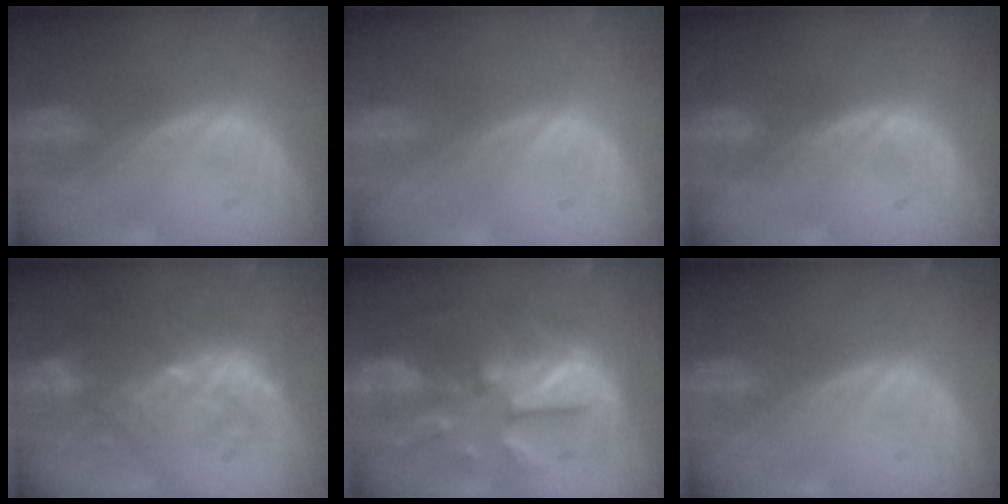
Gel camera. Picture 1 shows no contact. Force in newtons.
{"total": 0.0}
{"total": 1.1, "press": 1.1, "slide": 0.3}
{"total": 9.7, "press": 9.1, "slide": 3.2}
{"total": 12.4, "press": 12.3, "slide": 1.1}
{"total": 0.0}